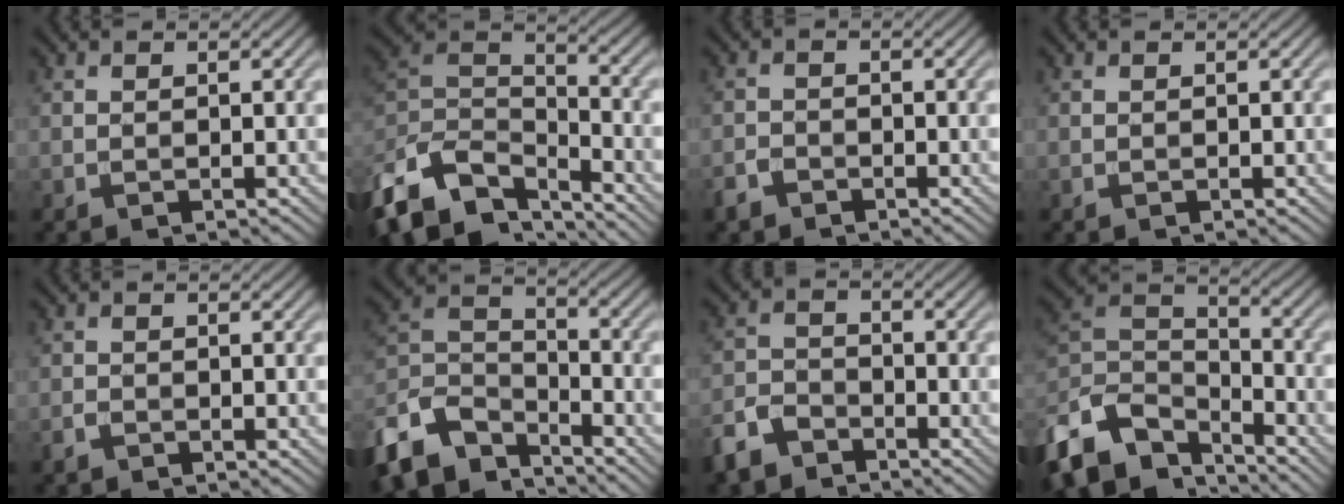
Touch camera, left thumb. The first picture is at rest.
{"total": 12.8, "force": [-8.7, 6.5, 6.8], "torque": [-0.180, -0.006, -0.159]}
{"total": 2.1, "force": [-1.6, 1.3, 0.6], "torque": [-0.015, -0.003, -0.039]}
{"total": 0.0}
{"total": 1.2, "force": [-0.8, 0.7, 0.5], "torque": [-0.012, -0.002, -0.018]}
{"total": 11.3, "force": [-8.7, 5.1, 5.1], "torque": [-0.119, -0.003, -0.181]}
{"total": 5.7, "force": [-4.4, 2.9, 2.0], "torque": [-0.048, -0.006, -0.102]}
{"total": 12.3, "force": [-8.7, 6.2, 6.1], "torque": [-0.160, -0.006, -0.167]}